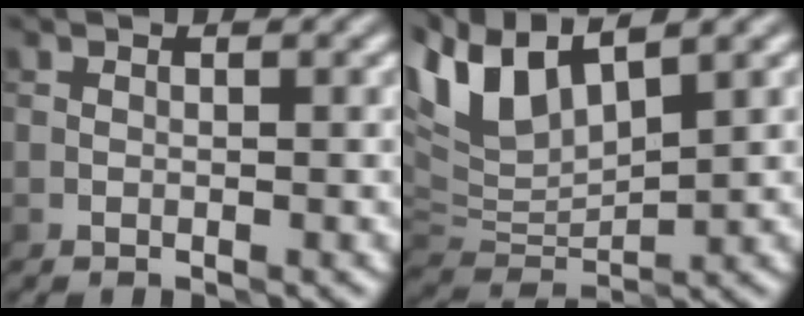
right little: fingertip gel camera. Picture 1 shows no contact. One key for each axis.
{"total": 7.2, "fx": 4.8, "fy": 2.8, "fz": 4.7, "tx": -0.111, "ty": 0.014, "tz": 0.089}